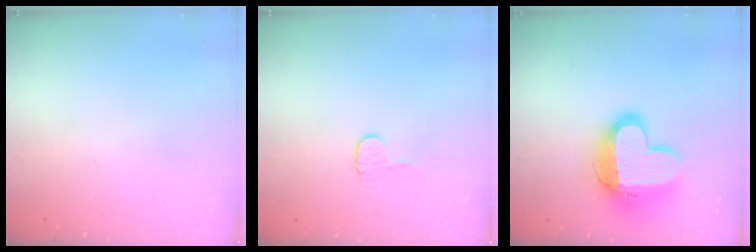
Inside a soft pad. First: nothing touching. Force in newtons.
{"total": 5.2, "press": 5.1, "slide": 0.5}
{"total": 16.3, "press": 16.2, "slide": 1.4}